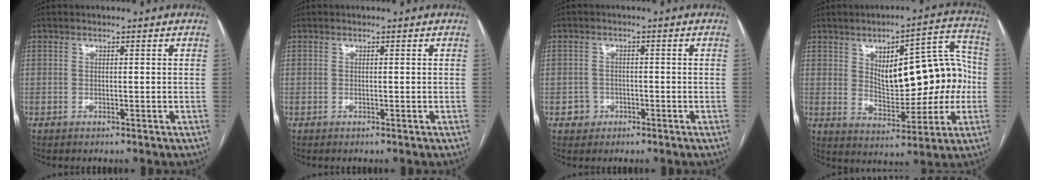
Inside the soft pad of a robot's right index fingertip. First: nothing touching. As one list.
[{"total": 0.0}, {"total": 2.6, "force": [-0.9, 2.5, 0.0], "torque": [0.008, 0.013, -0.013]}, {"total": 16.1, "force": [1.1, 6.8, 14.6], "torque": [-0.192, 0.039, 0.031]}]